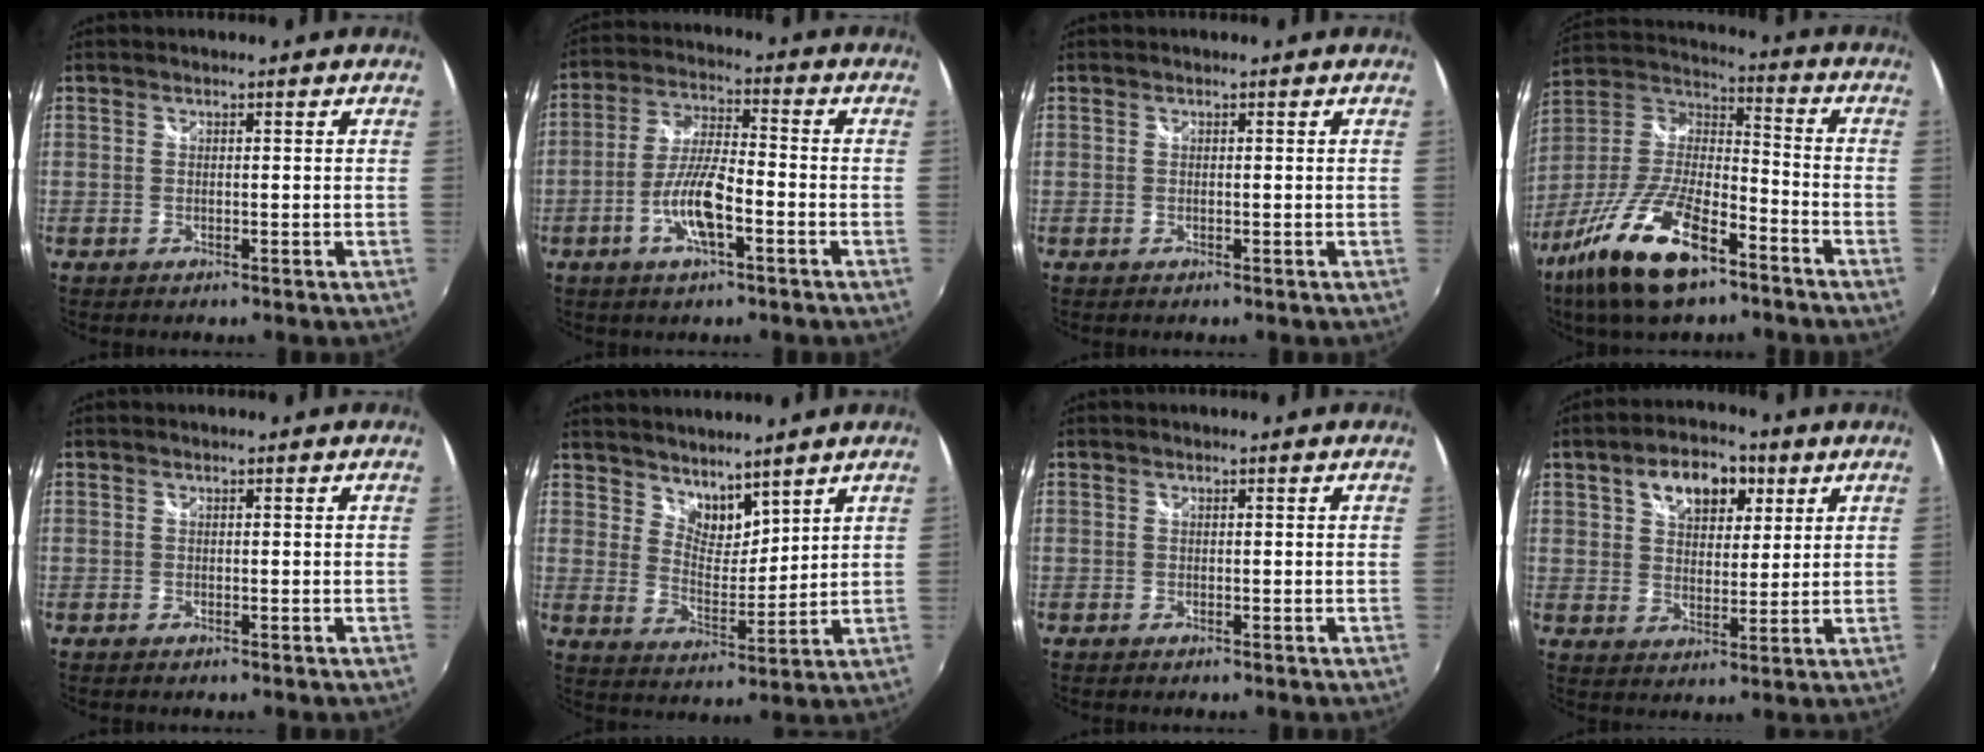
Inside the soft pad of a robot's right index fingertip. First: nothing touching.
{"total": 9.4, "force": [-4.0, 2.2, 8.3], "torque": [-0.170, 0.002, -0.073]}
{"total": 0.0}
{"total": 20.7, "force": [-12.2, 7.5, 15.0], "torque": [-0.312, -0.032, -0.228]}
{"total": 0.0}
{"total": 7.1, "force": [6.1, 2.9, 2.2], "torque": [-0.023, 0.000, 0.112]}
{"total": 0.0}
{"total": 10.7, "force": [5.1, 6.4, 6.9], "torque": [-0.115, 0.028, 0.084]}